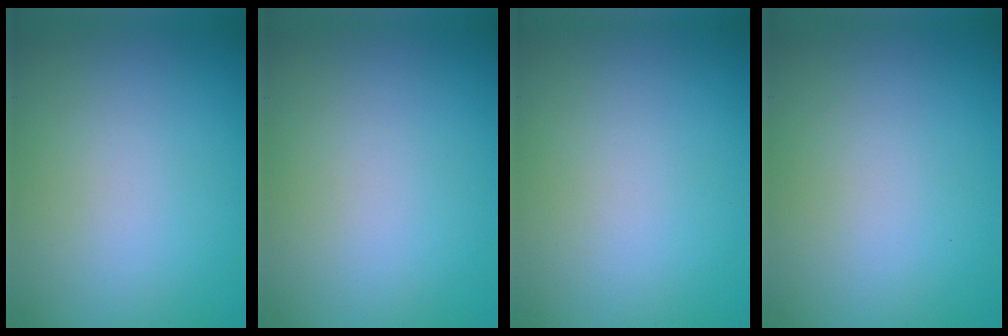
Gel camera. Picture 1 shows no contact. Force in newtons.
{"total": 0.0}
{"total": 0.0}
{"total": 0.0}